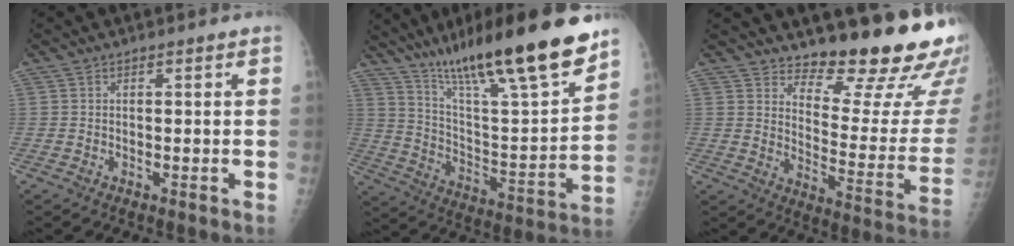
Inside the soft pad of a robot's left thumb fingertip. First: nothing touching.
{"total": 25.8, "force": [18.9, 3.8, 17.1], "torque": [-0.254, -0.071, 0.317]}
{"total": 20.0, "force": [16.1, 5.1, 10.8], "torque": [-0.102, -0.152, 0.210]}